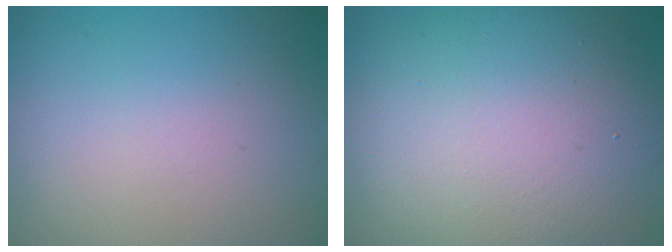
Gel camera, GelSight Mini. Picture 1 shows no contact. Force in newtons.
{"total": 12.5, "press": 12.5, "slide": 1.0}